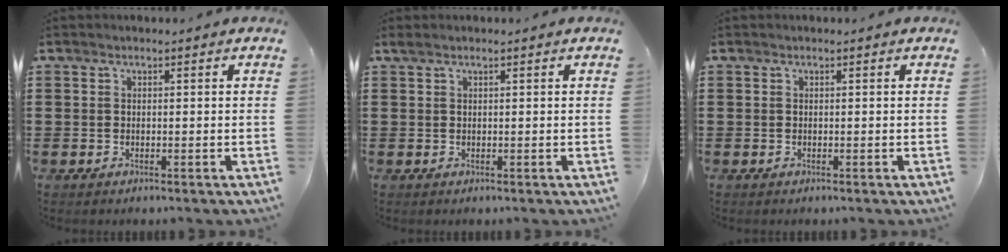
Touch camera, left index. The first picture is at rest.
{"total": 0.6, "force": [0.3, 0.1, 0.6], "torque": [-0.011, 0.001, 0.006]}
{"total": 0.0}